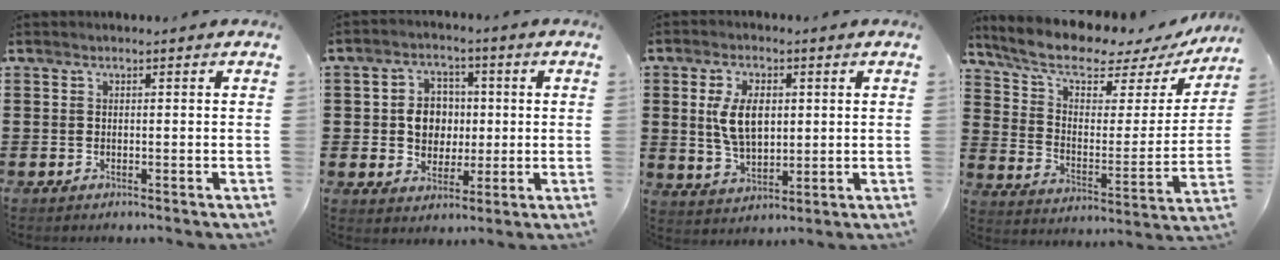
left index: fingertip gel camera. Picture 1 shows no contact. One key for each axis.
{"total": 6.7, "fx": 0.3, "fy": 5.8, "fz": 3.3, "tx": -0.076, "ty": 0.016, "tz": 0.002}
{"total": 7.5, "fx": 1.4, "fy": 4.2, "fz": 6.0, "tx": -0.130, "ty": 0.006, "tz": 0.019}
{"total": 8.7, "fx": 6.9, "fy": 2.5, "fz": 4.7, "tx": -0.113, "ty": -0.044, "tz": 0.117}